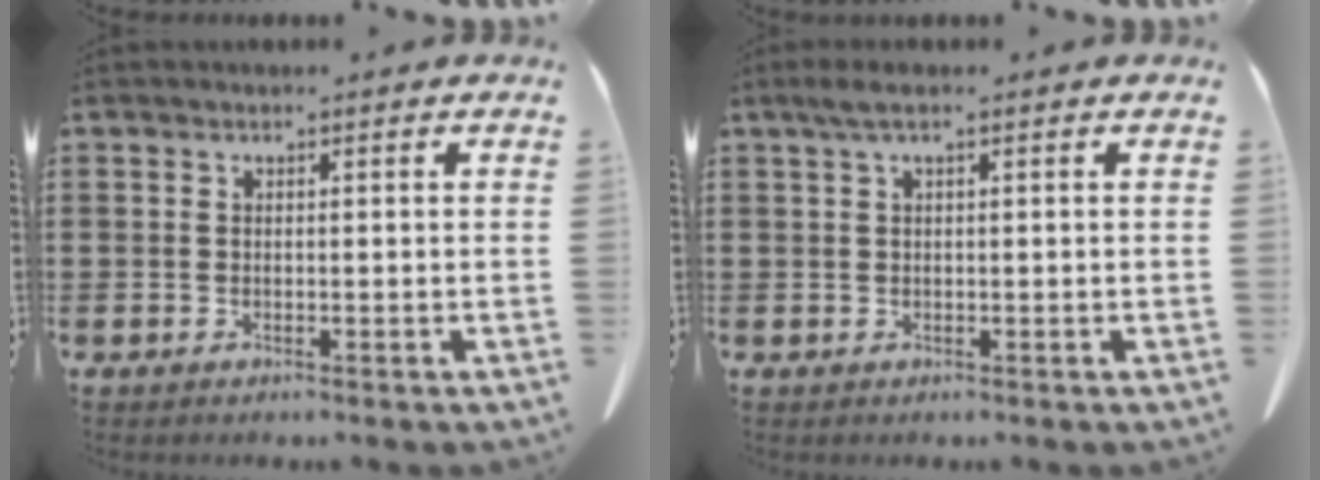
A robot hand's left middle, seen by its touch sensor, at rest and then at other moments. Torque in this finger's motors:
{"motor_torque": [0.59, 0.07, 0.04, 0.02]}